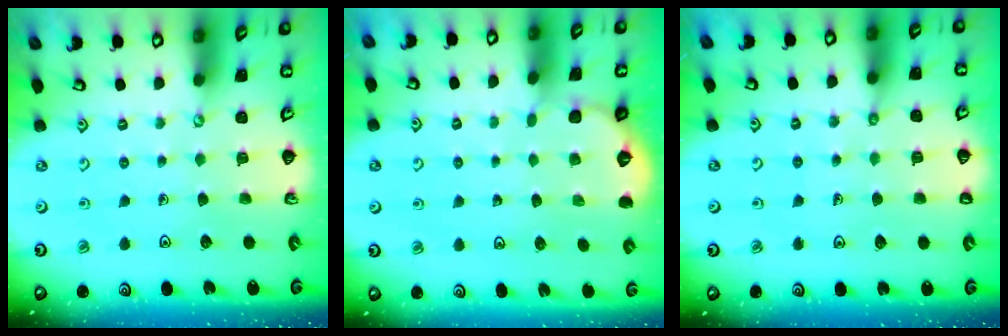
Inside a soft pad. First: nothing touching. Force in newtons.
{"total": 1.4, "press": 1.4, "slide": 0.1}
{"total": 1.5, "press": 1.5, "slide": 0.2}